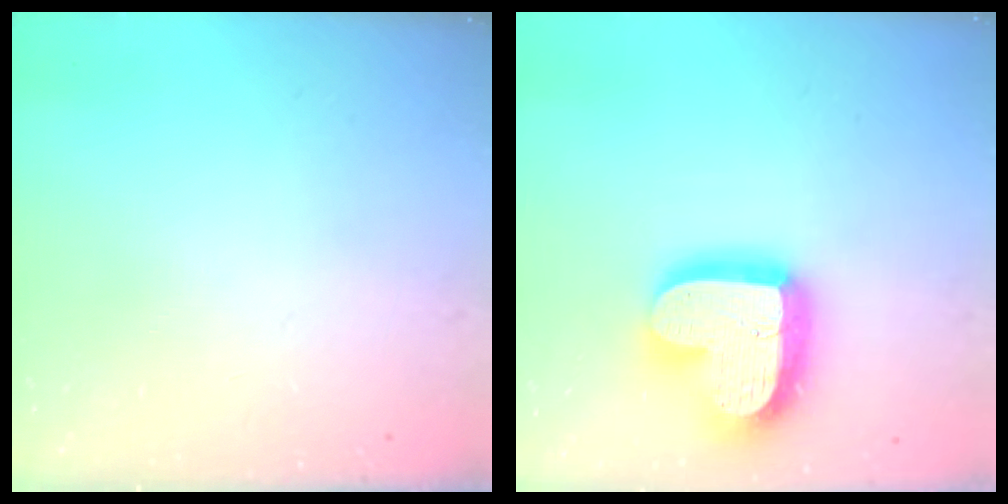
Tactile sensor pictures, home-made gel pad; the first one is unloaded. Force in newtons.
{"total": 20.7, "press": 20.7, "slide": 1.7}